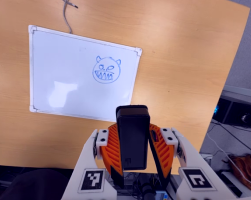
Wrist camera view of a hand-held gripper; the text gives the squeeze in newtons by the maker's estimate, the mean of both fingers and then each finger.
{"total": 8.3, "left": 7.5, "right": 9.1}